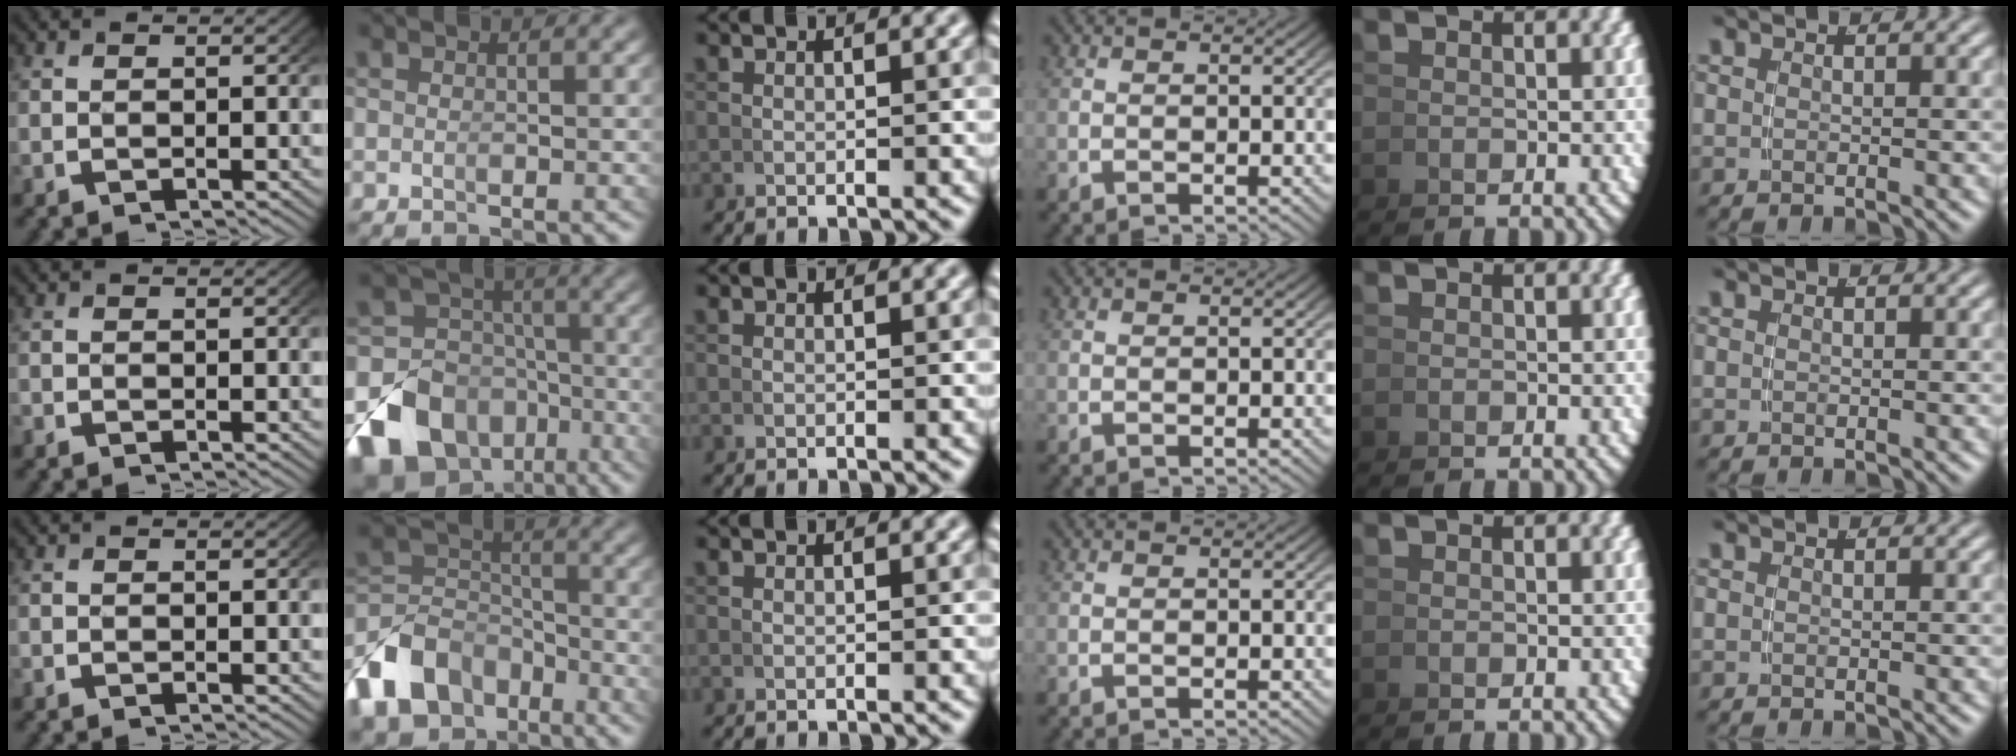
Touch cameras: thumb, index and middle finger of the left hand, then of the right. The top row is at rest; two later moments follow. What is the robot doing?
{"motion": "grasp_and_lifting", "object": "coin"}